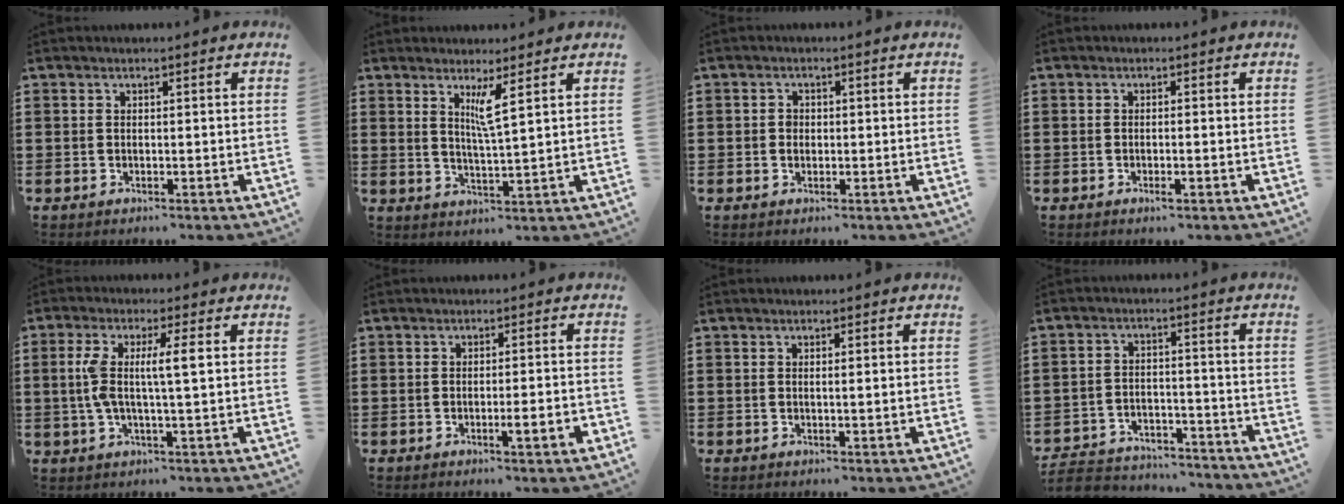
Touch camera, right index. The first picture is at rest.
{"total": 3.9, "force": [2.2, -0.2, 3.2], "torque": [-0.062, -0.007, 0.034]}
{"total": 1.2, "force": [0.0, 1.0, 0.7], "torque": [-0.016, 0.005, 0.000]}
{"total": 1.1, "force": [-0.7, 0.0, 0.9], "torque": [-0.015, -0.005, -0.012]}
{"total": 6.3, "force": [0.8, 0.7, 6.2], "torque": [-0.124, -0.005, 0.008]}
{"total": 3.0, "force": [-1.1, 0.1, 2.8], "torque": [-0.045, -0.006, -0.020]}
{"total": 0.8, "force": [0.0, -0.1, 0.8], "torque": [-0.015, -0.003, 0.000]}
{"total": 5.7, "force": [-5.5, 1.0, 0.8], "torque": [-0.025, 0.006, -0.113]}